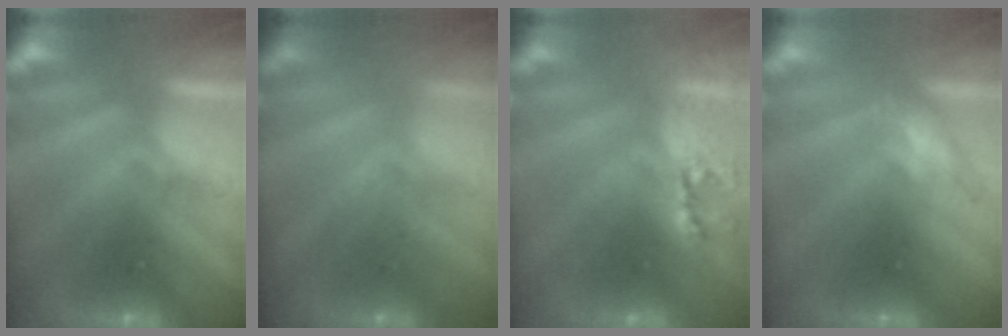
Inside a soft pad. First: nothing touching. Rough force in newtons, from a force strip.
{"total": 2.6}
{"total": 2.3}
{"total": 2.8}